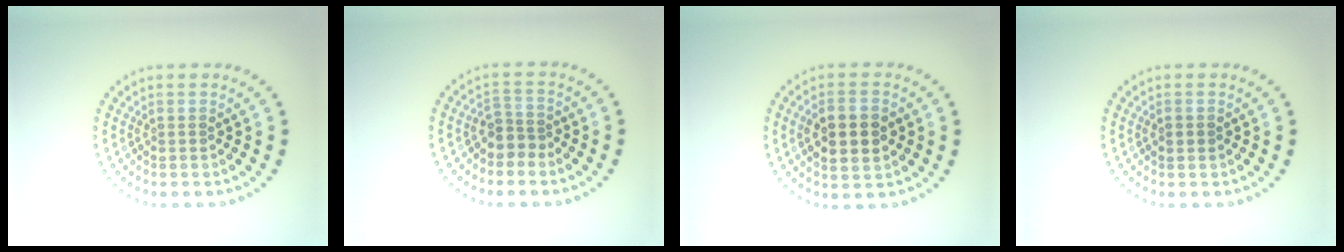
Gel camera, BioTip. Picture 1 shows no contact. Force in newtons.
{"total": 2.1, "press": 1.6, "slide": 1.3}
{"total": 4.1, "press": 4.0, "slide": 0.4}
{"total": 1.1, "press": 1.1, "slide": 0.1}